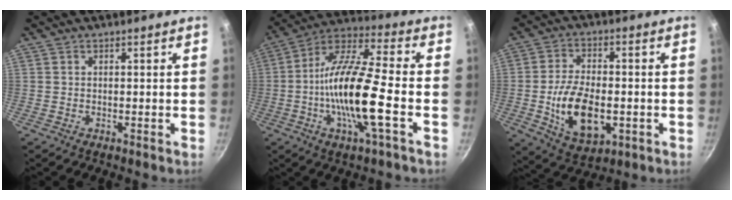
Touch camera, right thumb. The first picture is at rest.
{"total": 17.6, "force": [-3.8, 3.7, 16.7], "torque": [-0.314, 0.028, -0.091]}
{"total": 14.0, "force": [-2.6, 7.9, 11.2], "torque": [-0.190, 0.006, -0.037]}